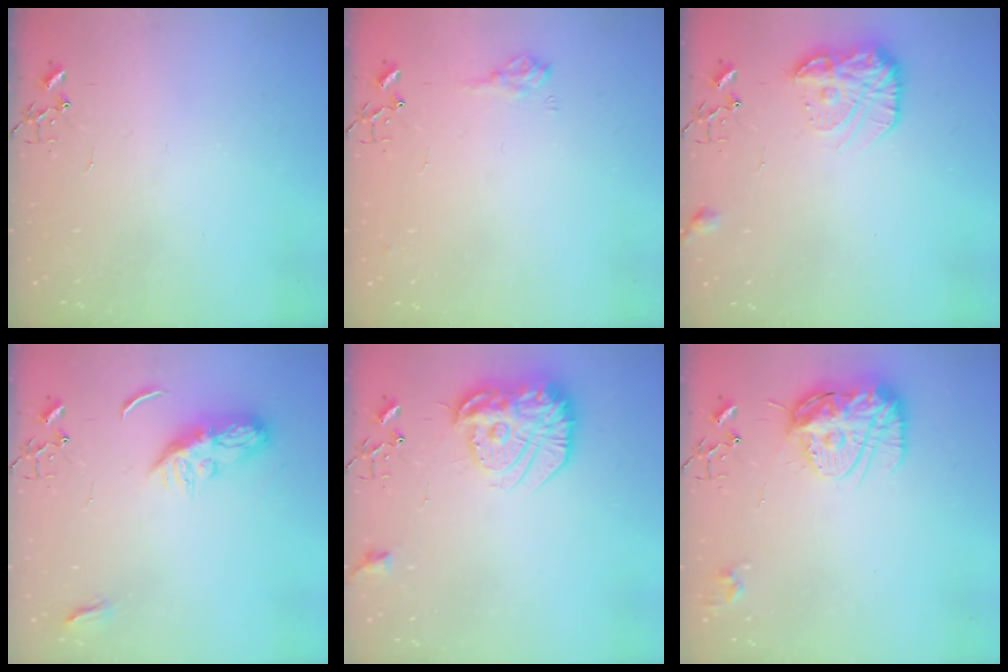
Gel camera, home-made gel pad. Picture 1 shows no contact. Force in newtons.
{"total": 8.8, "press": 8.7, "slide": 1.0}
{"total": 14.1, "press": 14.1, "slide": 0.8}
{"total": 8.7, "press": 8.7, "slide": 0.4}
{"total": 17.6, "press": 17.6, "slide": 1.3}
{"total": 14.9, "press": 14.8, "slide": 1.2}